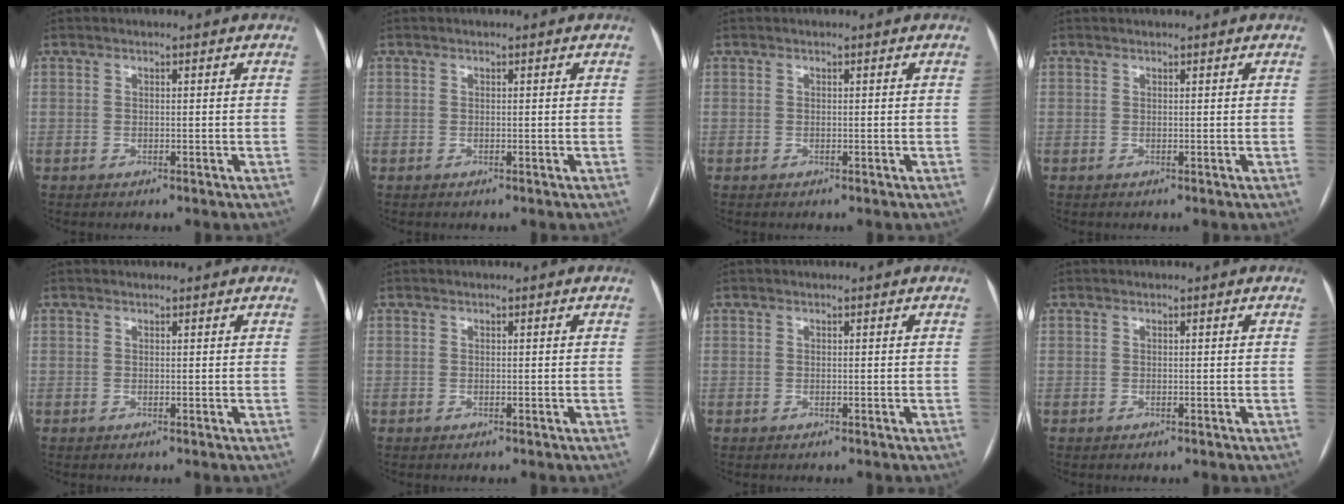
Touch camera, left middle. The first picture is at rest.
{"total": 0.0}
{"total": 0.0}
{"total": 1.4, "force": [1.3, 0.1, 0.4], "torque": [-0.005, 0.024, 0.022]}
{"total": 0.7, "force": [0.7, 0.2, 0.1], "torque": [-0.007, 0.009, 0.012]}
{"total": 0.0}
{"total": 0.0}
{"total": 0.0}